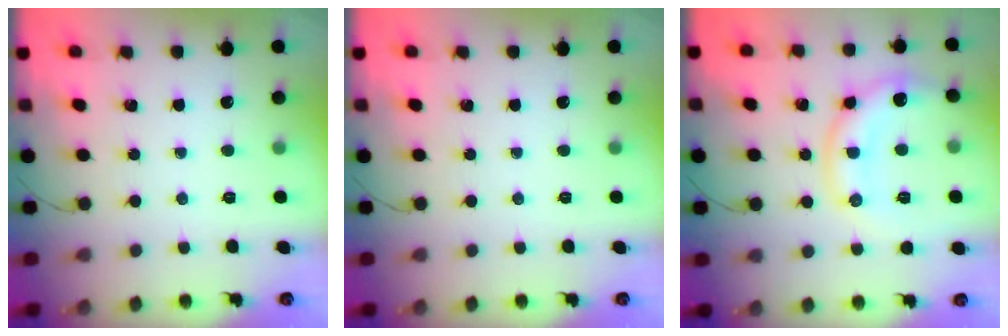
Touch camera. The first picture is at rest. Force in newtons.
{"total": 0.0}
{"total": 11.2, "press": 11.2, "slide": 0.1}